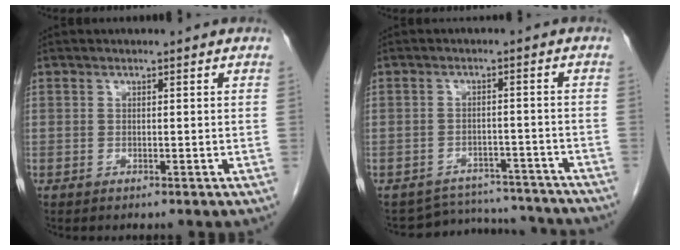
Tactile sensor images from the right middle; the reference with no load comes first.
{"total": 10.6, "force": [-10.3, 2.4, 0.0], "torque": [0.007, 0.025, -0.125]}